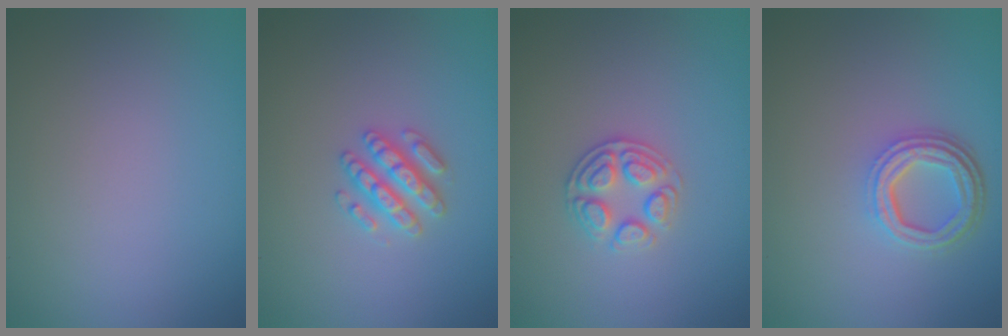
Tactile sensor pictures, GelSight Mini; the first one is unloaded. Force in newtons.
{"total": 2.6, "press": 2.5, "slide": 0.4}
{"total": 2.6, "press": 2.5, "slide": 0.9}
{"total": 4.1, "press": 3.2, "slide": 2.7}